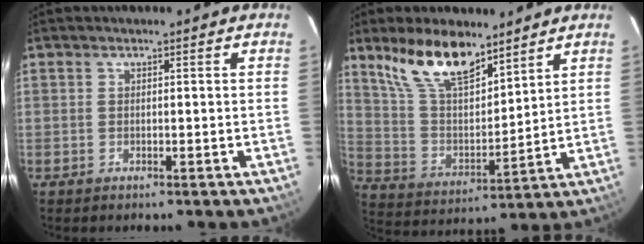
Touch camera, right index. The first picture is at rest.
{"total": 15.0, "force": [10.9, 5.6, 8.7], "torque": [-0.167, 0.010, 0.215]}